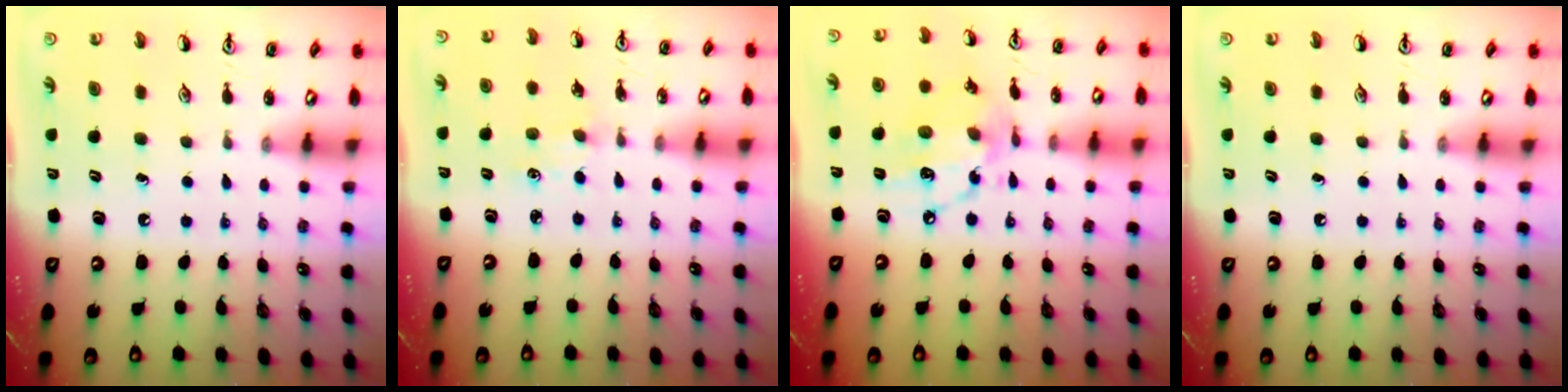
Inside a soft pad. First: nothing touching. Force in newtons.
{"total": 0.7, "press": 0.7, "slide": 0.1}
{"total": 13.5, "press": 13.4, "slide": 1.0}
{"total": 0.0}